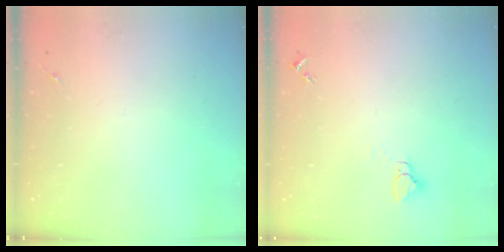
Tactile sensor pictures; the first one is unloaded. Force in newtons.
{"total": 3.0, "press": 3.0, "slide": 0.1}